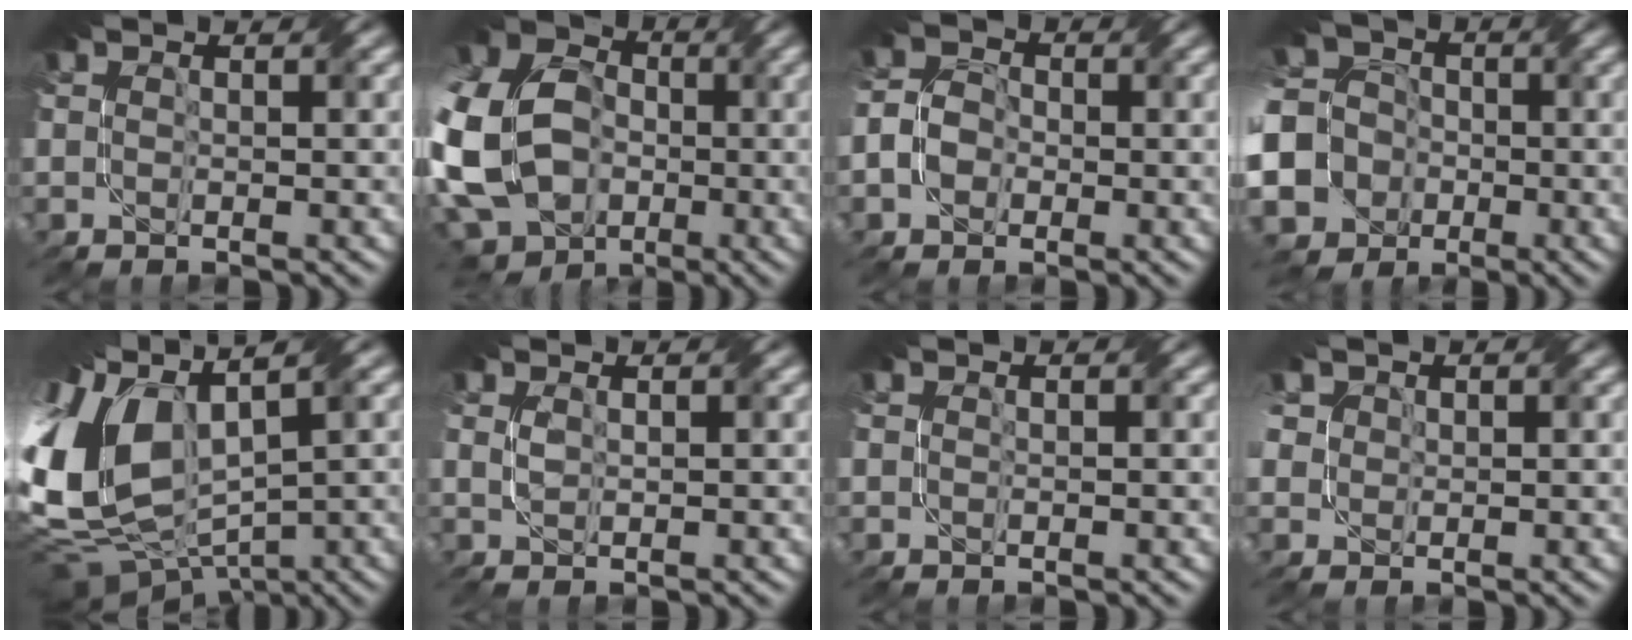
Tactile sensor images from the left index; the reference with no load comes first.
{"total": 20.7, "force": [-3.9, 16.7, 11.6], "torque": [-0.269, -0.015, -0.130]}
{"total": 3.1, "force": [-1.3, 2.4, 1.4], "torque": [-0.022, 0.003, -0.035]}
{"total": 16.6, "force": [-6.6, 14.5, 4.8], "torque": [-0.149, -0.027, -0.150]}
{"total": 12.6, "force": [1.8, 7.4, 10.1], "torque": [-0.245, 0.013, 0.034]}
{"total": 0.5, "force": [0.1, 0.1, 0.5], "torque": [-0.015, 0.000, 0.003]}
{"total": 0.0}
{"total": 1.8, "force": [0.8, 1.6, 0.5], "torque": [-0.018, 0.003, 0.010]}